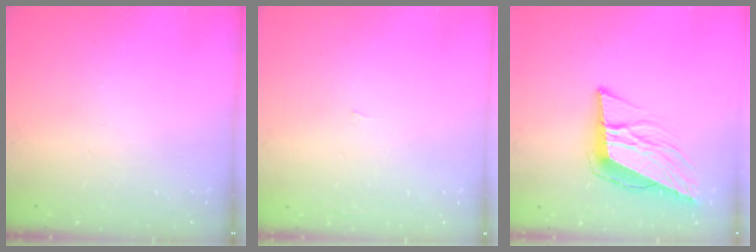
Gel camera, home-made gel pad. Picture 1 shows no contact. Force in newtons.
{"total": 0.9, "press": 0.9, "slide": 0.0}
{"total": 12.4, "press": 11.9, "slide": 3.6}